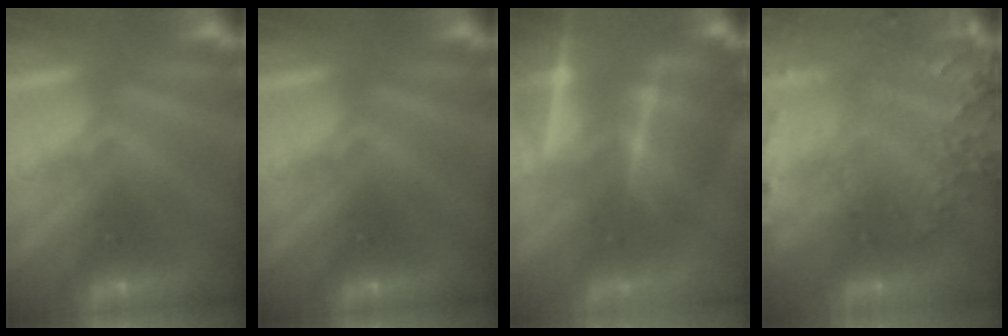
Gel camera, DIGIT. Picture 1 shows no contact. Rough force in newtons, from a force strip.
{"total": 0.0}
{"total": 7.6}
{"total": 8.7}